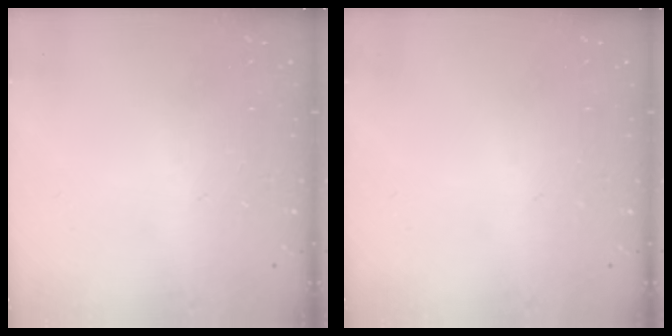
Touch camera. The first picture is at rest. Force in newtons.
{"total": 0.0}